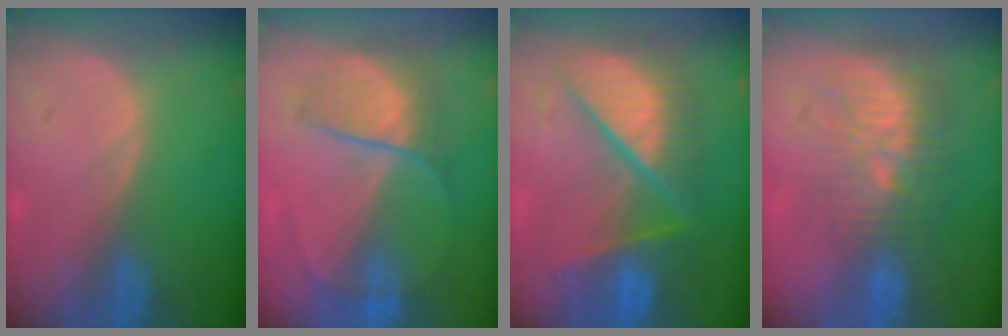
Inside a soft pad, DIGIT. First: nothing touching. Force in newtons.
{"total": 6.5, "press": 6.3, "slide": 1.3}
{"total": 11.1, "press": 11.0, "slide": 1.3}
{"total": 10.3, "press": 8.9, "slide": 5.1}